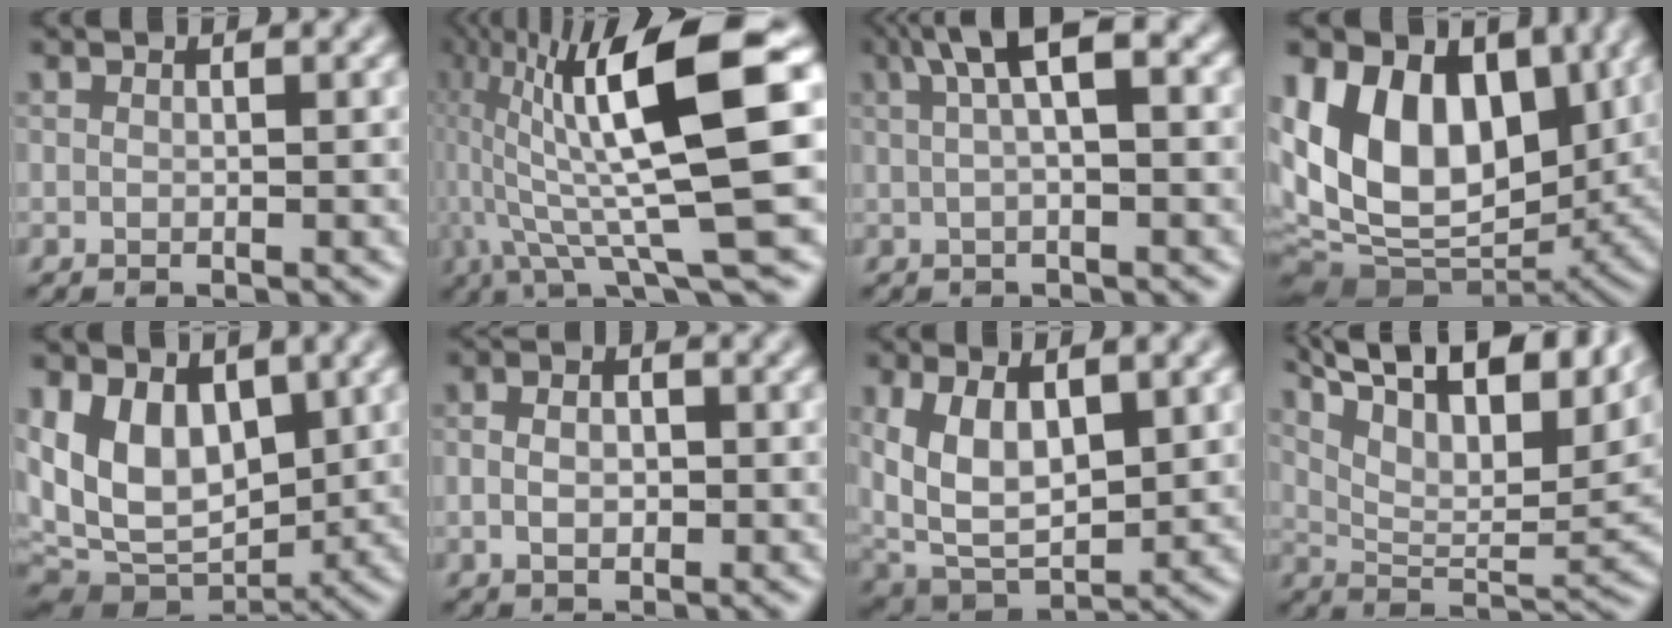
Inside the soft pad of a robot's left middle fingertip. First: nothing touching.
{"total": 14.5, "force": [3.4, 3.0, 13.8], "torque": [-0.240, 0.013, 0.068]}
{"total": 5.1, "force": [1.7, 1.3, 4.7], "torque": [-0.076, 0.016, 0.024]}
{"total": 14.8, "force": [2.9, 10.2, 10.3], "torque": [-0.184, 0.003, 0.055]}
{"total": 8.5, "force": [1.7, 5.6, 6.2], "torque": [-0.110, -0.014, 0.025]}
{"total": 2.6, "force": [-0.1, 1.6, 2.0], "torque": [-0.039, 0.002, -0.003]}
{"total": 9.0, "force": [1.7, 5.1, 7.2], "torque": [-0.161, -0.011, 0.032]}
{"total": 16.0, "force": [10.4, 5.9, 10.6], "torque": [-0.180, 0.035, 0.154]}